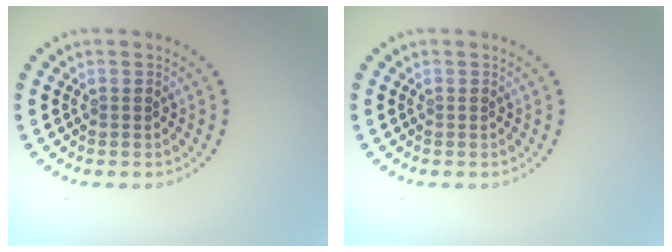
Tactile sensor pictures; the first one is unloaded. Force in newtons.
{"total": 0.0}